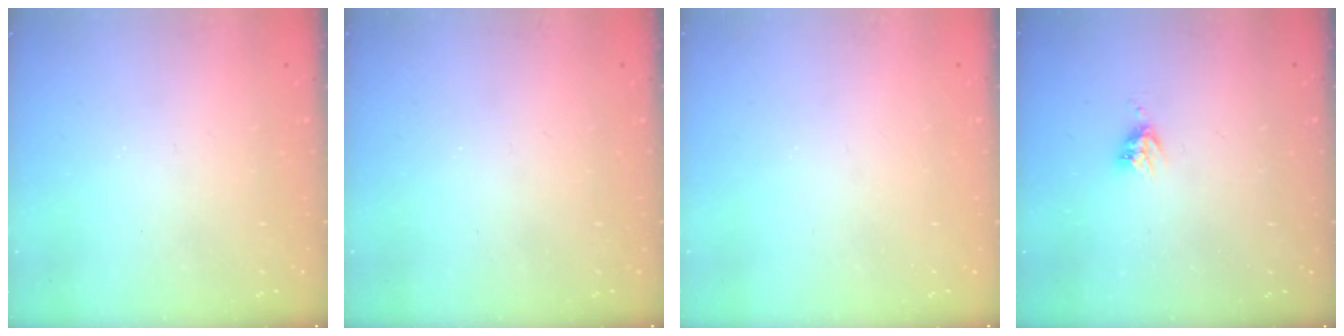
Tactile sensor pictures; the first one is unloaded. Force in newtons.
{"total": 0.0}
{"total": 0.0}
{"total": 4.5, "press": 4.5, "slide": 0.4}